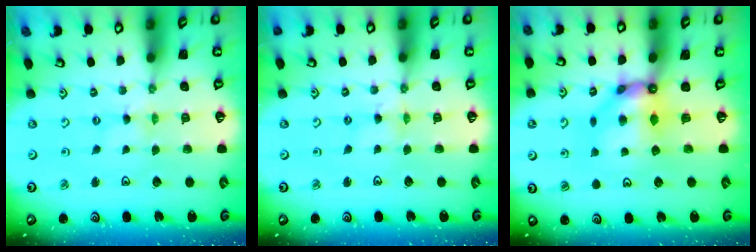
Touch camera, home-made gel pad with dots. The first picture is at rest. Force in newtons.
{"total": 1.3, "press": 1.3, "slide": 0.2}
{"total": 8.8, "press": 8.7, "slide": 0.9}